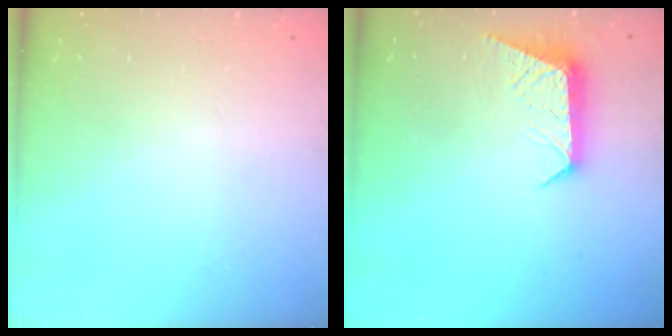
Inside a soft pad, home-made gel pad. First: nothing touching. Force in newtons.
{"total": 8.9, "press": 8.9, "slide": 0.5}